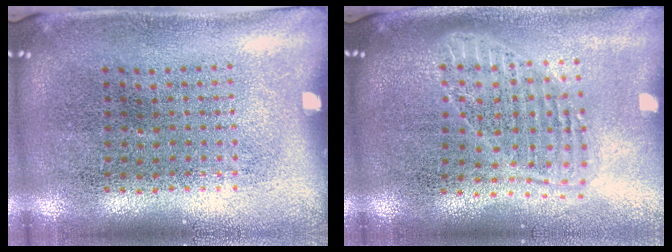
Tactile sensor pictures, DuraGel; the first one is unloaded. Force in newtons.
{"total": 1.7, "press": 1.5, "slide": 0.9}